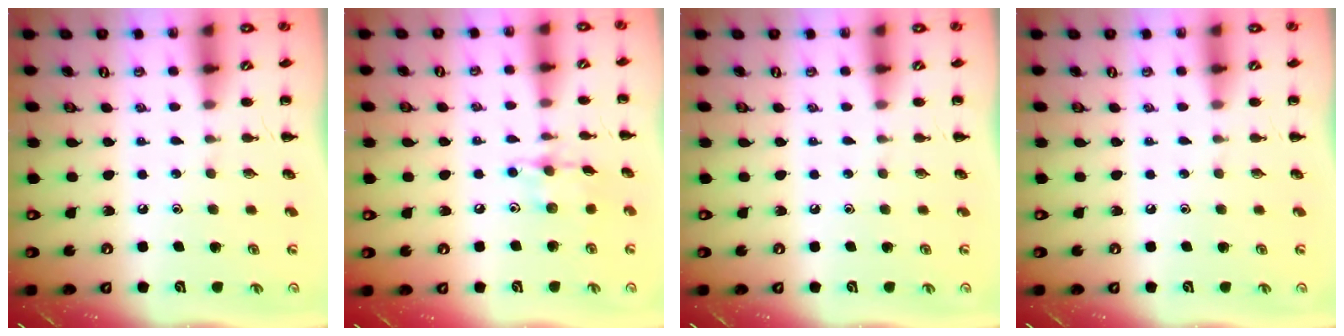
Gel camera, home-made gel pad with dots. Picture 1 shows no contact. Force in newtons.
{"total": 8.7, "press": 8.7, "slide": 0.5}
{"total": 0.0}
{"total": 0.0}